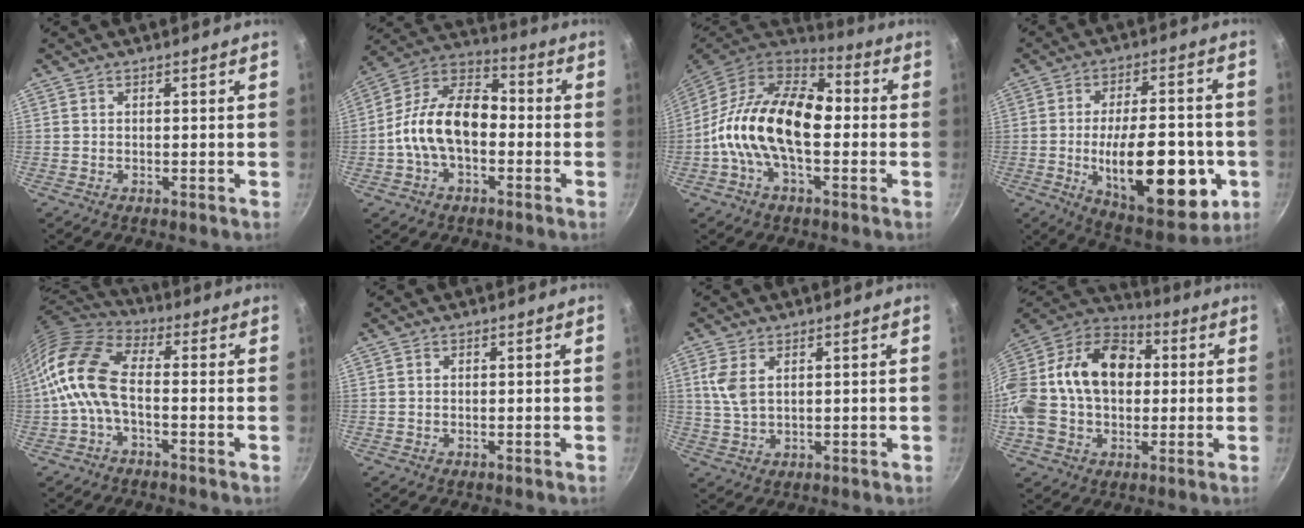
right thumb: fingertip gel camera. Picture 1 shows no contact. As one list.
[{"total": 15.0, "force": [-2.5, 9.4, 11.5], "torque": [-0.173, 0.049, -0.067]}, {"total": 20.2, "force": [-1.4, 11.6, 16.5], "torque": [-0.267, 0.039, -0.048]}, {"total": 23.5, "force": [-5.1, 10.5, 20.4], "torque": [-0.267, 0.006, -0.061]}, {"total": 11.5, "force": [-2.1, 6.3, 9.4], "torque": [-0.185, 0.035, -0.059]}, {"total": 0.0}, {"total": 5.1, "force": [1.8, 2.8, 3.8], "torque": [-0.078, -0.006, 0.039]}, {"total": 24.9, "force": [1.6, 18.0, 17.1], "torque": [-0.305, 0.053, 0.016]}]